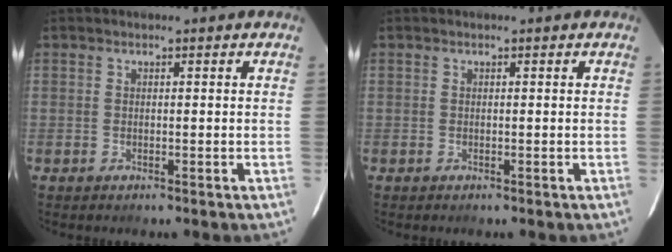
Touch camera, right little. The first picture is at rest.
{"total": 0.0}